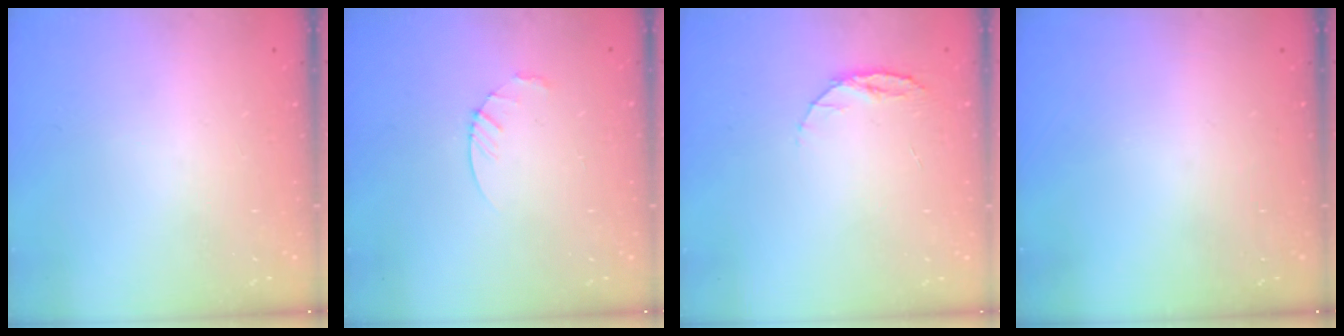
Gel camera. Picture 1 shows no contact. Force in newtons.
{"total": 3.7, "press": 3.7, "slide": 0.5}
{"total": 5.4, "press": 5.3, "slide": 0.6}
{"total": 0.0}